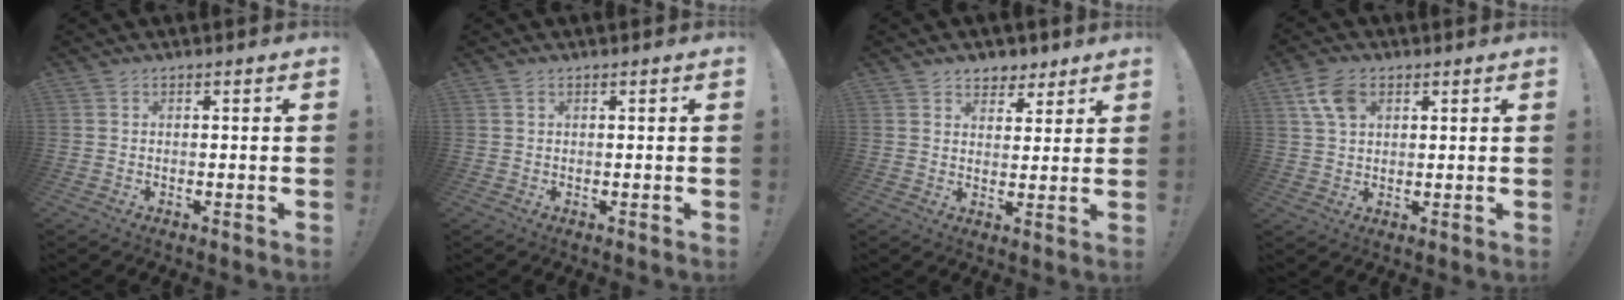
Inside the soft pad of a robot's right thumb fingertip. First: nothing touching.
{"total": 0.0}
{"total": 5.8, "force": [3.9, 4.2, 1.0], "torque": [-0.001, -0.027, 0.075]}
{"total": 7.8, "force": [3.4, 4.9, 5.0], "torque": [-0.086, 0.000, 0.069]}